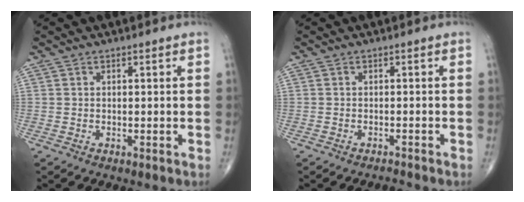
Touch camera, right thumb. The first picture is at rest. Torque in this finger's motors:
{"motor_torque": [-0.23, -0.07, -0.22, -0.17, -0.05]}